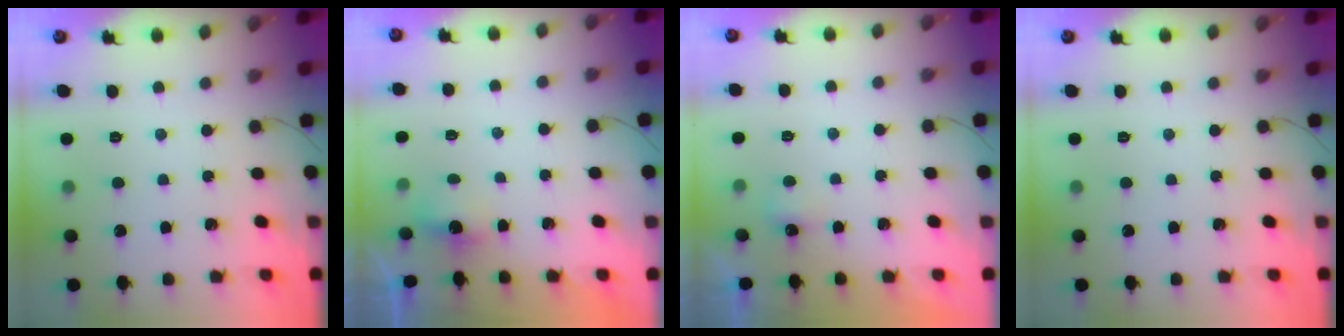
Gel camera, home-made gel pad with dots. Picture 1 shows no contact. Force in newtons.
{"total": 2.9, "press": 2.8, "slide": 0.8}
{"total": 2.3, "press": 2.2, "slide": 0.6}
{"total": 0.0}